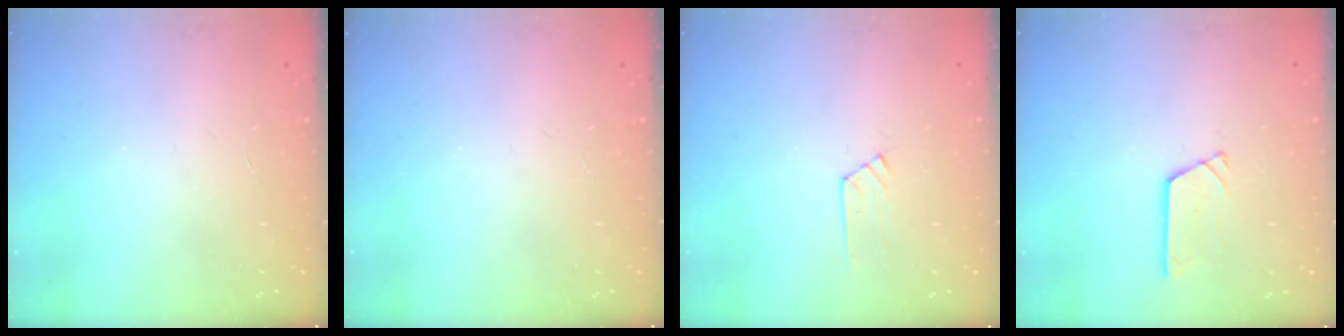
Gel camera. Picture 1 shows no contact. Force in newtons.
{"total": 0.0}
{"total": 5.1, "press": 5.1, "slide": 0.6}
{"total": 3.0, "press": 3.0, "slide": 0.3}